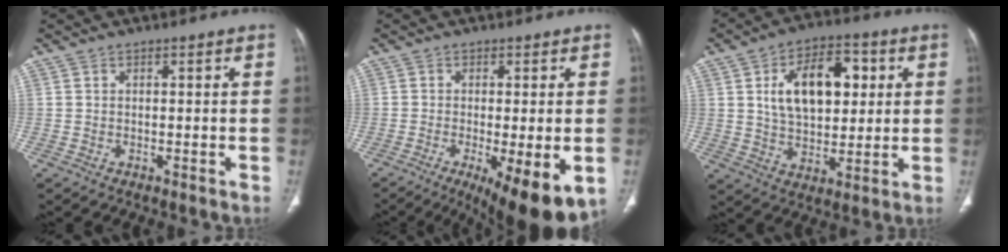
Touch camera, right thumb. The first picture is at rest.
{"total": 12.8, "force": [-5.0, 3.4, 11.3], "torque": [-0.152, -0.019, -0.069]}
{"total": 15.6, "force": [3.8, 9.2, 12.0], "torque": [-0.161, 0.004, 0.065]}